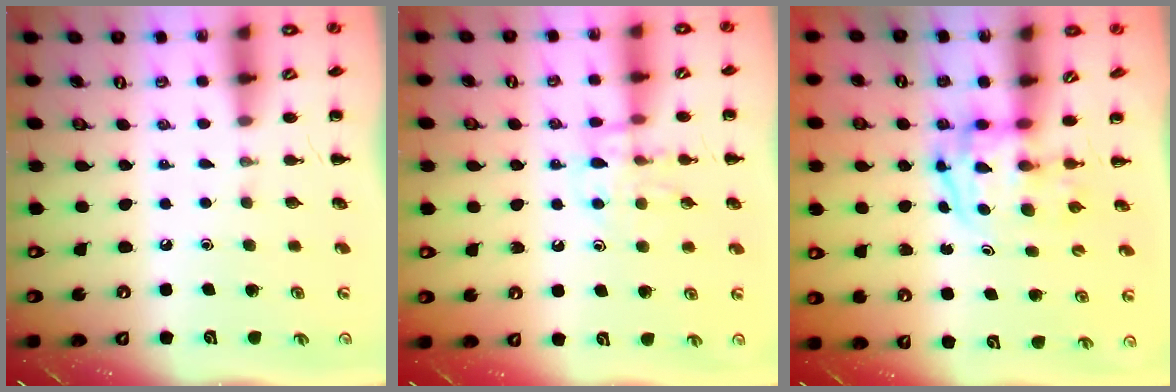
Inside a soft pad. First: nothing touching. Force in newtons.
{"total": 11.0, "press": 10.9, "slide": 1.0}
{"total": 3.9, "press": 3.9, "slide": 0.6}